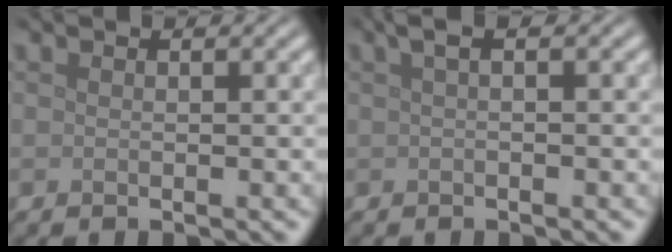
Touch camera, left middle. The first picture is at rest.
{"total": 1.7, "force": [0.4, 0.4, 1.6], "torque": [-0.026, 0.011, 0.006]}